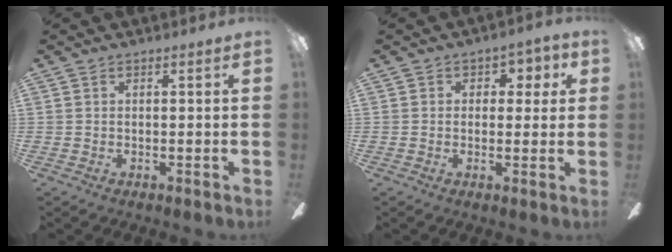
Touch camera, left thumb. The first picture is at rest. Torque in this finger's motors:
{"motor_torque": [0.05, 0.11, -0.20, 0.34, 0.00]}